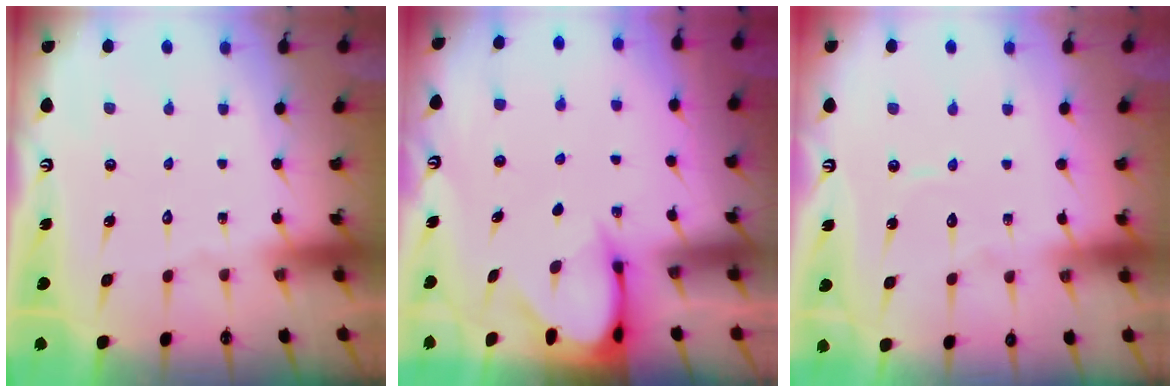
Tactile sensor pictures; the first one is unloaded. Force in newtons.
{"total": 3.5, "press": 3.5, "slide": 0.3}
{"total": 3.8, "press": 3.8, "slide": 0.3}